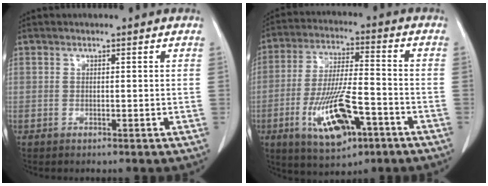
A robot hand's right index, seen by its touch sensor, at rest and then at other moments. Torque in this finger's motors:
{"motor_torque": [1.47, -0.67, 0.42, 0.11]}